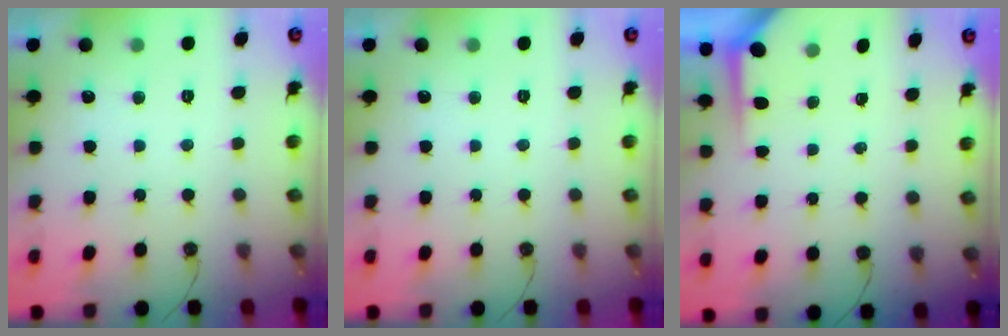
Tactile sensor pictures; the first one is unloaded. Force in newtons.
{"total": 0.0}
{"total": 3.6, "press": 3.6, "slide": 0.3}